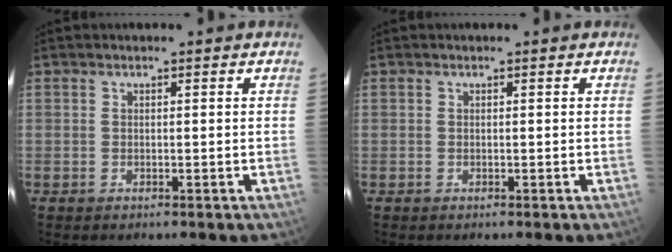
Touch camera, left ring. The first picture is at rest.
{"total": 0.0}